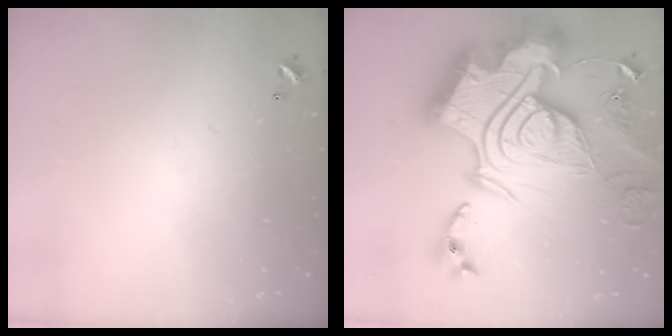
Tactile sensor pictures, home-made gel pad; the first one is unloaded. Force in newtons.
{"total": 0.6, "press": 0.6, "slide": 0.0}